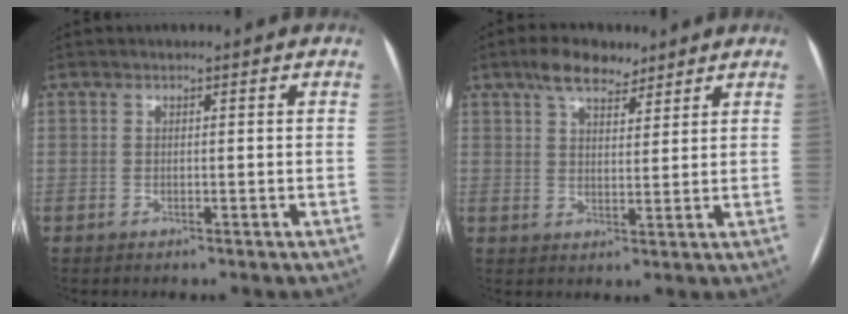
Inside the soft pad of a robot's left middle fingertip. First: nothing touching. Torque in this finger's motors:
{"motor_torque": [0.12, -0.18, 0.03, 0.00]}